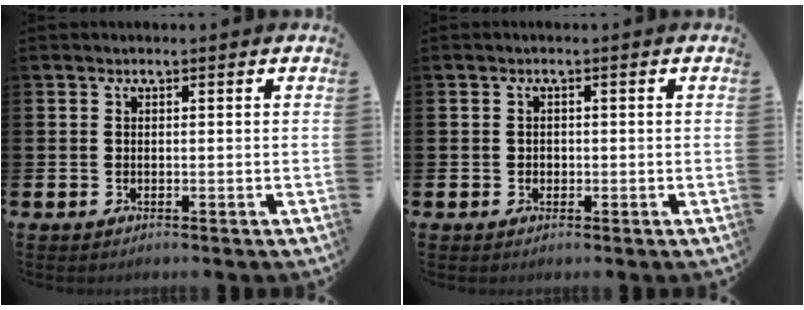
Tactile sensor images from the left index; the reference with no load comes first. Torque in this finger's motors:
{"motor_torque": [-0.06, 0.02, -0.02, -0.01]}